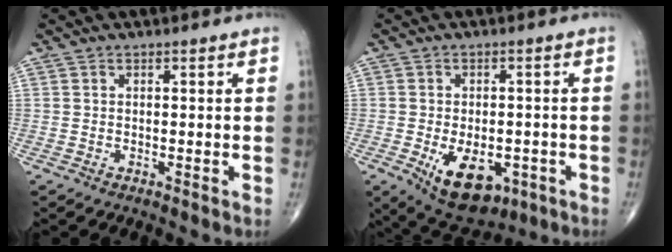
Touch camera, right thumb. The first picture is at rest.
{"total": 11.6, "force": [-4.3, 6.8, 8.4], "torque": [-0.106, 0.003, -0.048]}